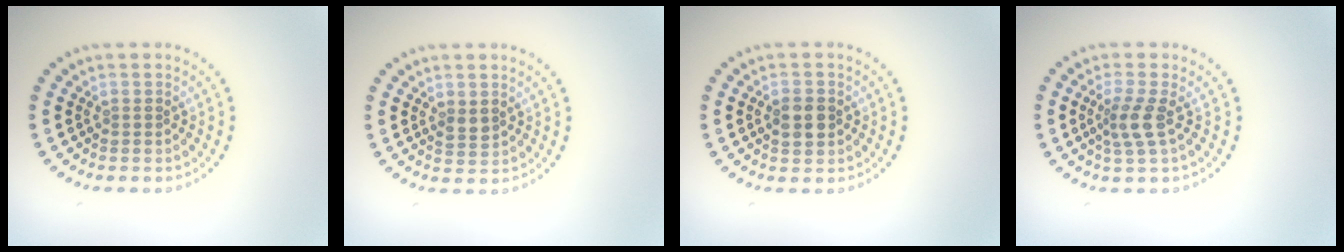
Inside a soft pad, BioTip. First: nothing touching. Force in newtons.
{"total": 1.2, "press": 1.2, "slide": 0.3}
{"total": 2.8, "press": 2.8, "slide": 0.1}
{"total": 2.5, "press": 2.0, "slide": 1.6}